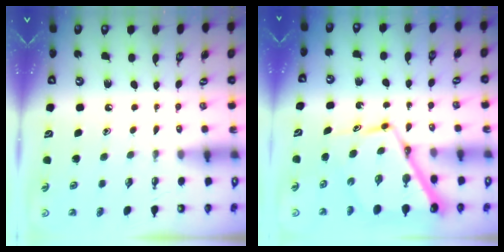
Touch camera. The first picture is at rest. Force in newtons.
{"total": 13.3, "press": 13.2, "slide": 1.3}